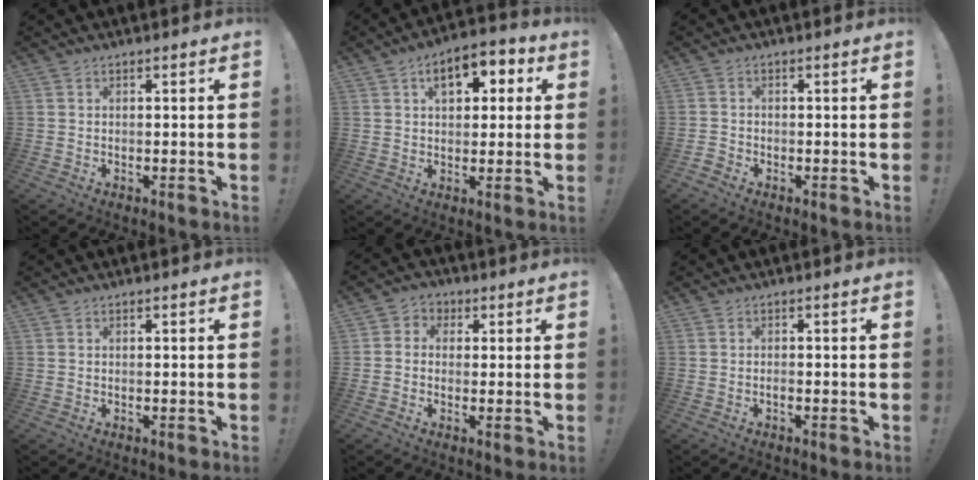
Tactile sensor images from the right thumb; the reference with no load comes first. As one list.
[{"total": 9.4, "force": [3.4, 5.8, 6.6], "torque": [-0.082, -0.003, 0.056]}, {"total": 1.7, "force": [-1.2, 1.1, 0.6], "torque": [-0.012, 0.007, -0.023]}, {"total": 0.0}, {"total": 4.1, "force": [-0.7, 3.8, 1.4], "torque": [-0.019, 0.010, -0.011]}, {"total": 1.1, "force": [-0.9, 0.2, 0.6], "torque": [-0.012, 0.001, -0.015]}]